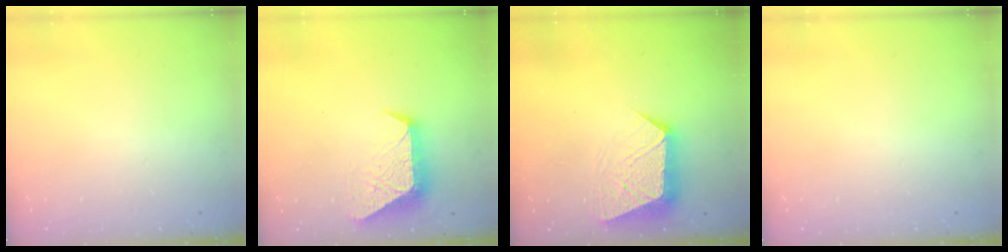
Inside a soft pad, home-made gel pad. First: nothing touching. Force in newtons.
{"total": 10.8, "press": 10.8, "slide": 1.0}
{"total": 10.4, "press": 10.4, "slide": 0.7}
{"total": 0.0}